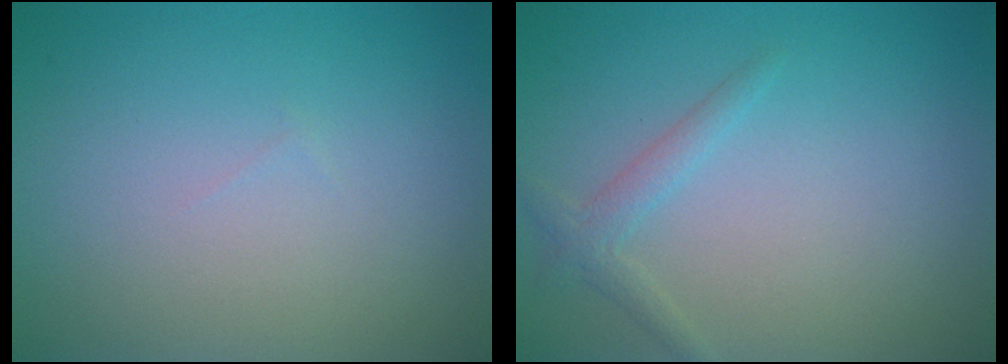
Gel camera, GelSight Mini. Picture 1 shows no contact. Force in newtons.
{"total": 1.5, "press": 1.5, "slide": 0.1}